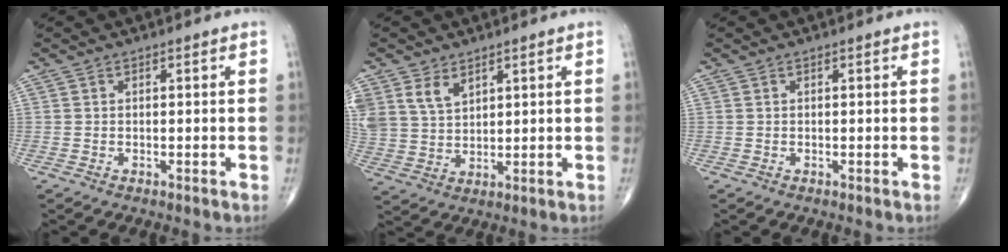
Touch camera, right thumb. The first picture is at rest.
{"total": 7.9, "force": [4.4, 5.1, 4.1], "torque": [-0.070, -0.013, 0.100]}
{"total": 0.0}